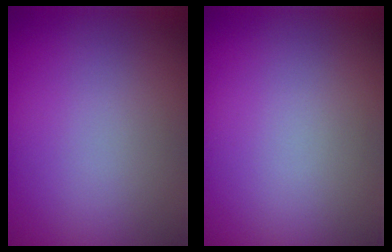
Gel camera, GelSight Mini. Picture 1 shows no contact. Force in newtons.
{"total": 0.0}